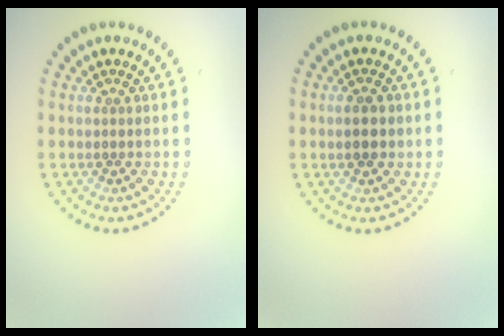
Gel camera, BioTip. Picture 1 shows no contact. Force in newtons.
{"total": 2.6, "press": 2.6, "slide": 0.3}